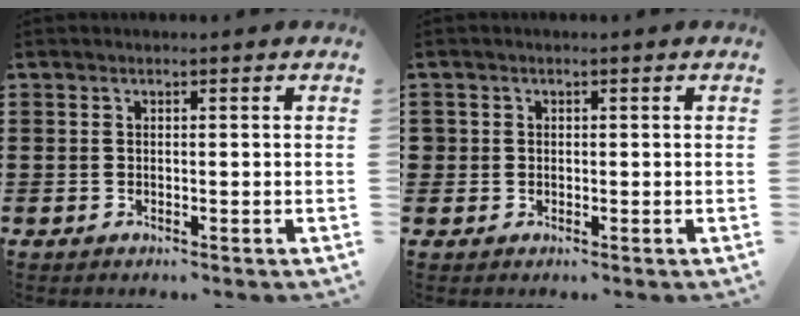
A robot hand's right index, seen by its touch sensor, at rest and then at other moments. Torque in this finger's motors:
{"motor_torque": [-0.41, 0.94, -0.03, 0.00]}